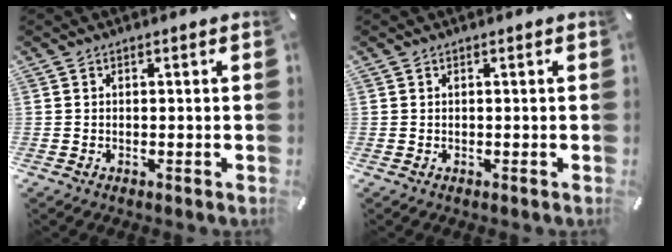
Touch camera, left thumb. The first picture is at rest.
{"total": 0.0}